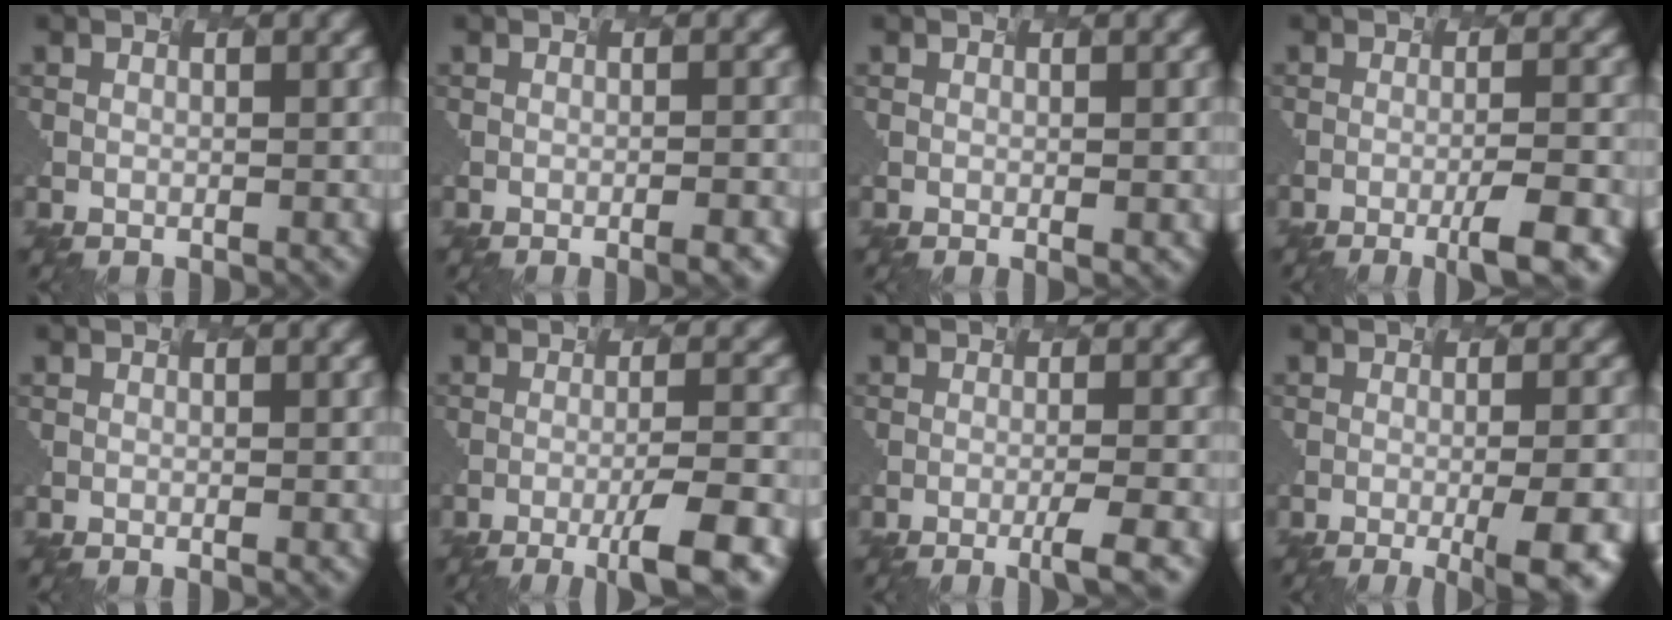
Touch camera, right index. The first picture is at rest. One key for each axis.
{"total": 2.5, "fx": -0.9, "fy": 0.8, "fz": 2.2, "tx": -0.010, "ty": 0.003, "tz": -0.006}
{"total": 1.3, "fx": -0.4, "fy": 0.2, "fz": 1.2, "tx": -0.008, "ty": 0.000, "tz": 0.002}
{"total": 4.9, "fx": -2.2, "fy": 0.7, "fz": 4.4, "tx": -0.061, "ty": -0.004, "tz": -0.026}
{"total": 0.9, "fx": -0.1, "fy": 0.3, "fz": 0.9, "tx": -0.004, "ty": -0.001, "tz": -0.003}
{"total": 6.2, "fx": -3.0, "fy": 0.8, "fz": 5.4, "tx": -0.077, "ty": 0.002, "tz": -0.043}
{"total": 3.3, "fx": -1.4, "fy": 0.3, "fz": 3.0, "tx": -0.040, "ty": -0.003, "tz": -0.019}
{"total": 7.9, "fx": -2.4, "fy": 2.4, "fz": 7.1, "tx": -0.059, "ty": 0.002, "tz": -0.018}